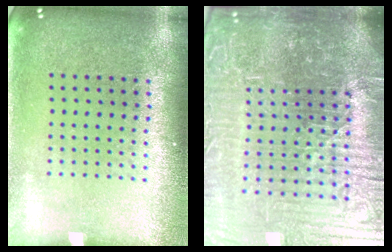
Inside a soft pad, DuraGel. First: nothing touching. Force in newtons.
{"total": 7.8, "press": 6.9, "slide": 3.5}